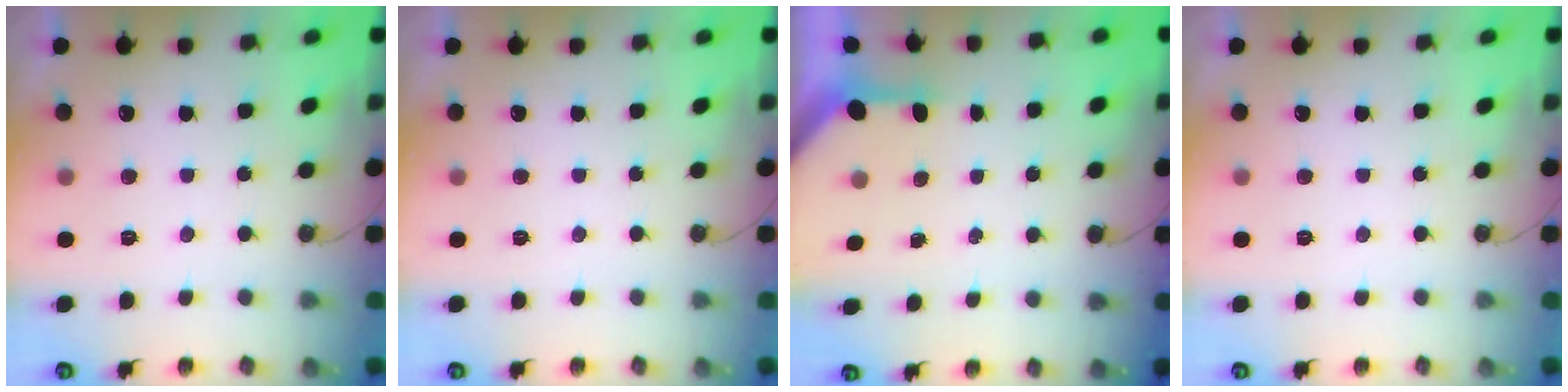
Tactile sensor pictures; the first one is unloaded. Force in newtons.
{"total": 0.0}
{"total": 3.0, "press": 3.0, "slide": 0.2}
{"total": 0.0}